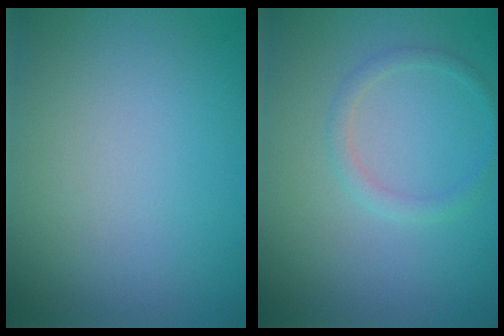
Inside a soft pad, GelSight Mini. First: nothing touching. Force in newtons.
{"total": 1.4, "press": 1.4, "slide": 0.1}